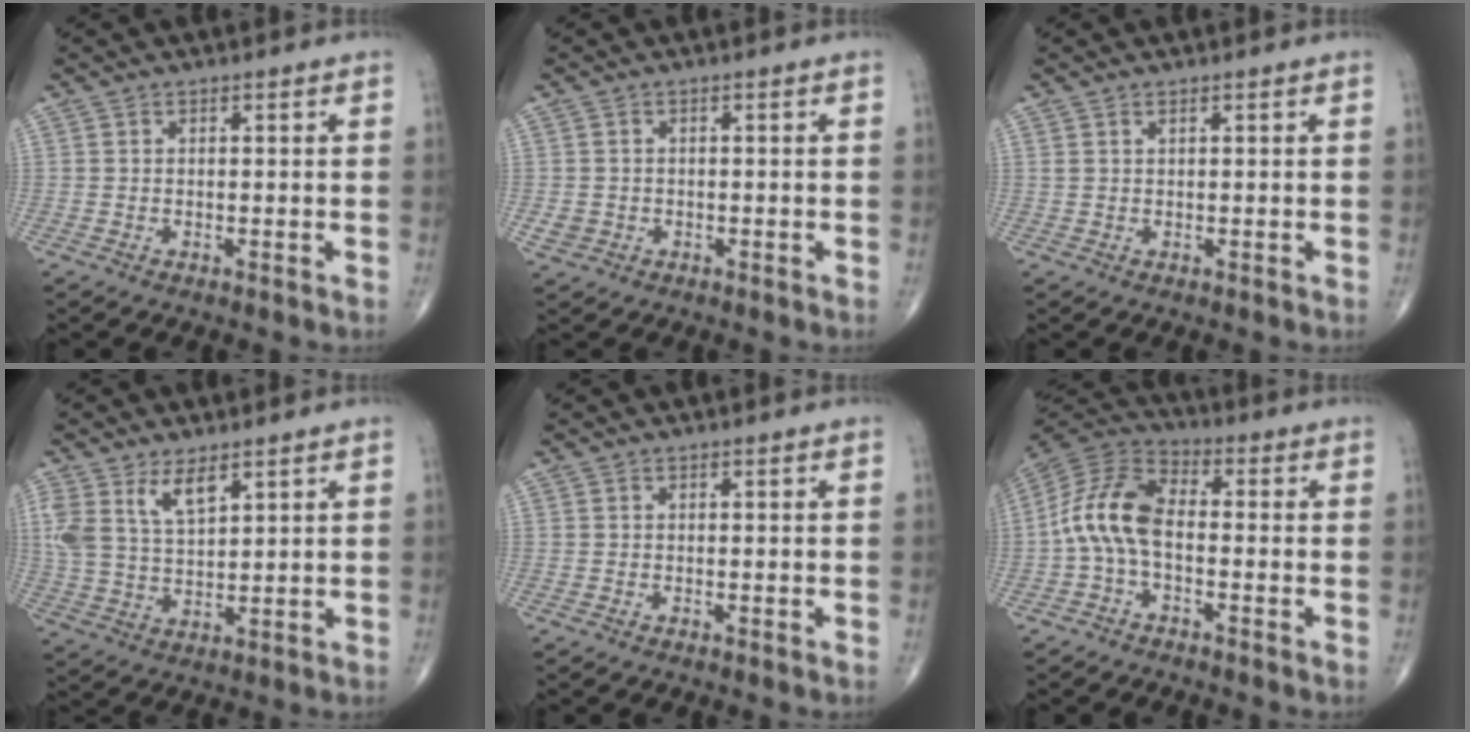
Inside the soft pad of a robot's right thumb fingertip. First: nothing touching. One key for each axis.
{"total": 2.2, "fx": -0.5, "fy": 2.0, "fz": 0.7, "tx": -0.008, "ty": 0.003, "tz": -0.003}
{"total": 0.7, "fx": 0.6, "fy": 0.2, "fz": 0.5, "tx": -0.012, "ty": 0.004, "tz": 0.014}
{"total": 8.0, "fx": 4.6, "fy": 3.5, "fz": 5.6, "tx": -0.107, "ty": -0.016, "tz": 0.099}
{"total": 0.0}
{"total": 11.1, "fx": -1.5, "fy": 6.0, "fz": 9.2, "tx": -0.186, "ty": 0.034, "tz": -0.041}